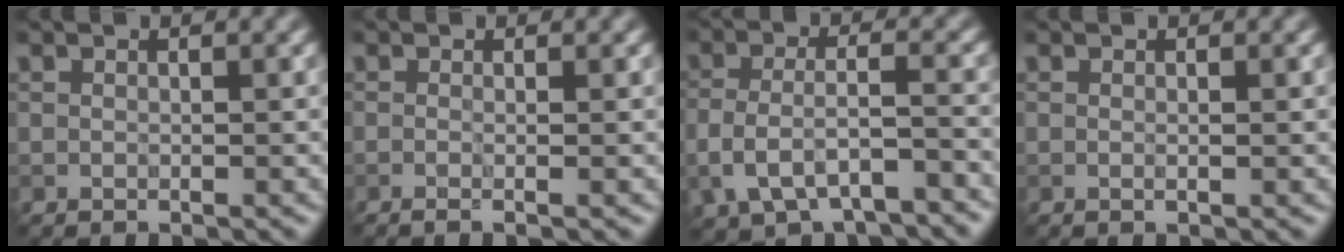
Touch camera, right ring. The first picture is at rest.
{"total": 2.4, "force": [0.1, 1.3, 2.0], "torque": [-0.012, -0.002, -0.022]}
{"total": 5.8, "force": [-2.9, 2.7, 4.3], "torque": [-0.086, -0.007, -0.058]}
{"total": 0.6, "force": [0.0, 0.1, 0.6], "torque": [-0.008, 0.000, 0.000]}